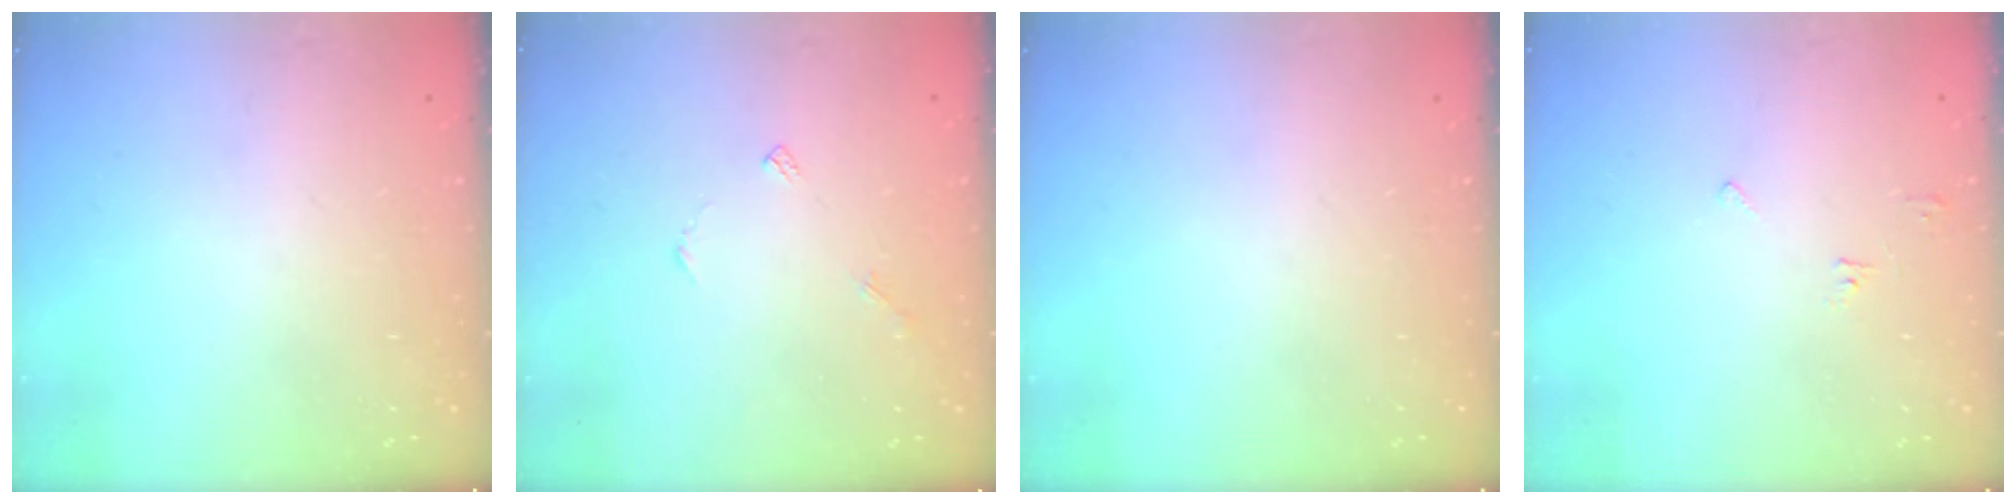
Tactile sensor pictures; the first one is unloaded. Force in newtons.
{"total": 3.3, "press": 3.3, "slide": 0.3}
{"total": 0.0}
{"total": 4.7, "press": 4.7, "slide": 0.5}